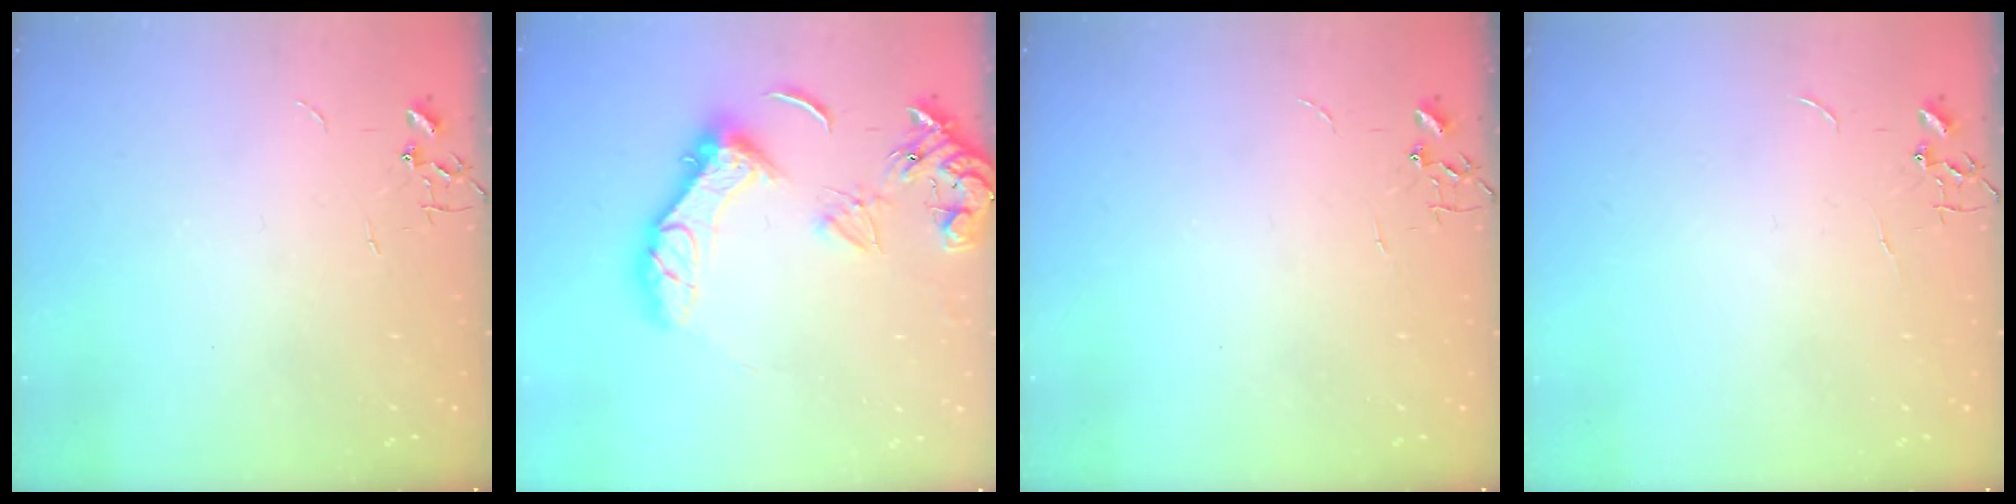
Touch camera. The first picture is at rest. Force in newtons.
{"total": 14.9, "press": 14.8, "slide": 1.9}
{"total": 0.0}
{"total": 0.0}